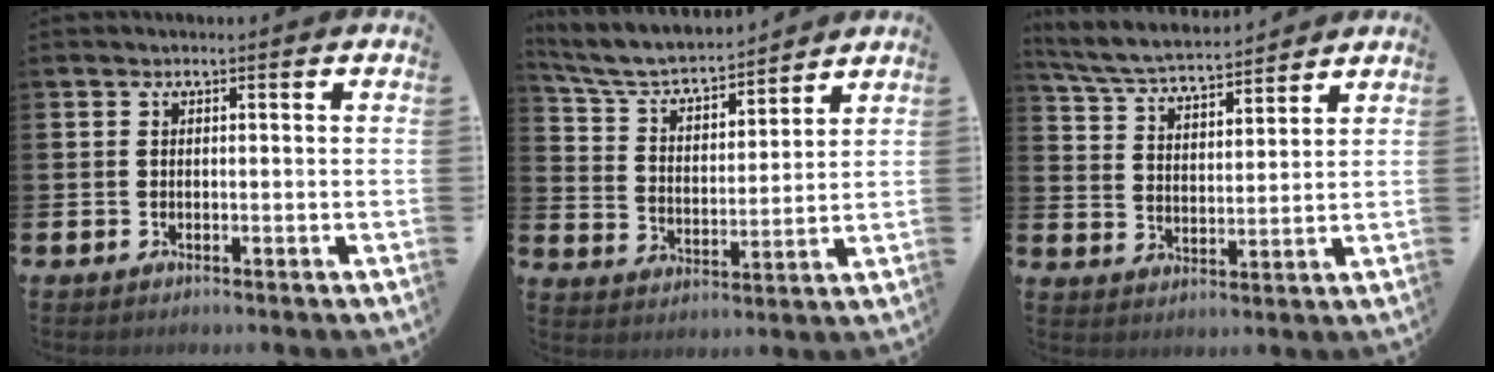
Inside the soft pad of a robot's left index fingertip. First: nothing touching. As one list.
[{"total": 6.3, "force": [5.9, 1.5, 1.8], "torque": [-0.065, -0.046, 0.097]}, {"total": 5.6, "force": [5.5, 0.7, 1.1], "torque": [-0.044, -0.034, 0.095]}]